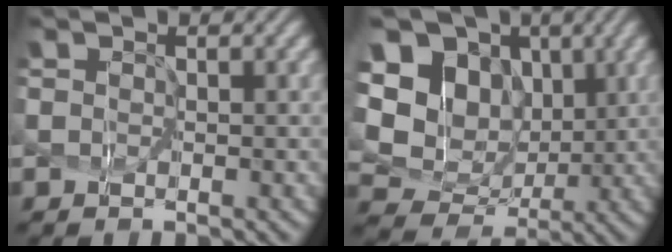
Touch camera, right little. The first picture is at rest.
{"total": 12.8, "force": [3.6, 10.4, 6.5], "torque": [-0.188, 0.020, 0.079]}